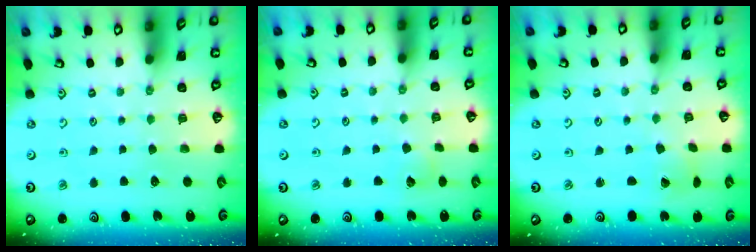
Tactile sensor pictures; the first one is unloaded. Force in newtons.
{"total": 2.5, "press": 2.5, "slide": 0.3}
{"total": 1.2, "press": 1.2, "slide": 0.2}